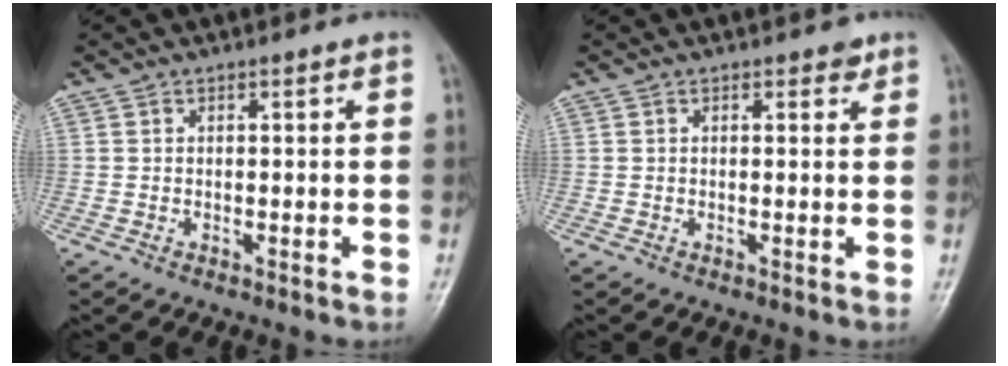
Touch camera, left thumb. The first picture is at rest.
{"total": 1.2, "force": [0.7, 0.7, 0.5], "torque": [0.005, -0.003, 0.005]}